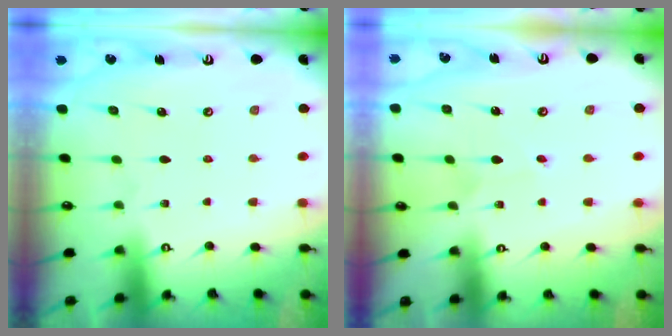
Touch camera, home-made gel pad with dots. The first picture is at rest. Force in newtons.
{"total": 3.0, "press": 3.0, "slide": 0.2}